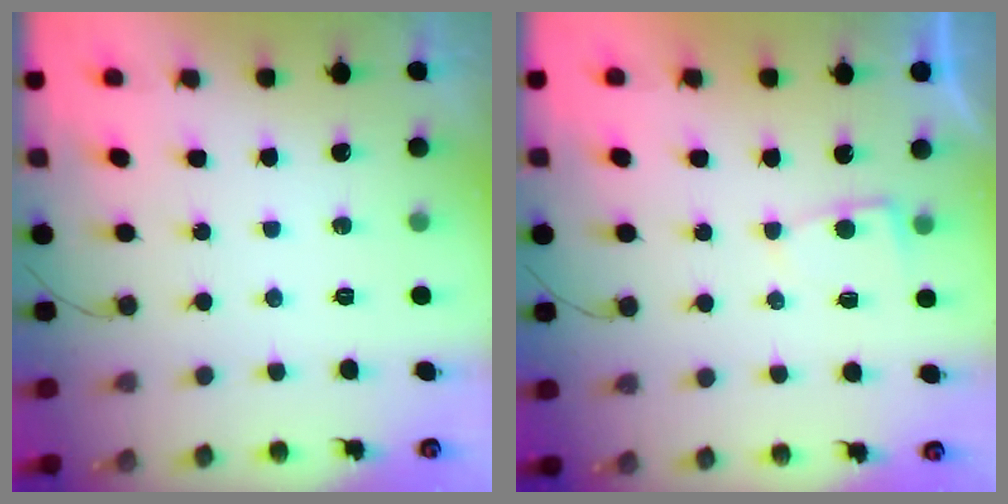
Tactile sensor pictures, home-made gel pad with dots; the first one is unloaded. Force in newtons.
{"total": 2.4, "press": 2.4, "slide": 0.4}